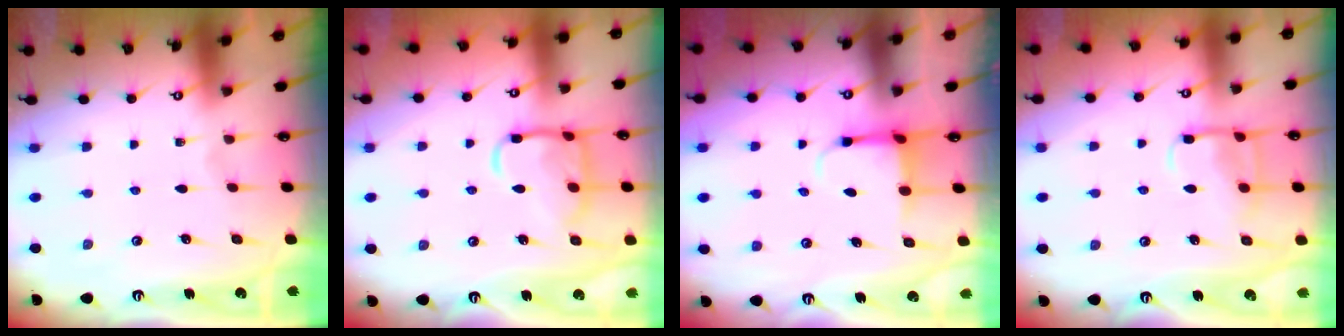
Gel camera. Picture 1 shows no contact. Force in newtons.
{"total": 12.9, "press": 12.8, "slide": 1.1}
{"total": 3.8, "press": 3.6, "slide": 1.3}
{"total": 9.5, "press": 9.5, "slide": 0.9}